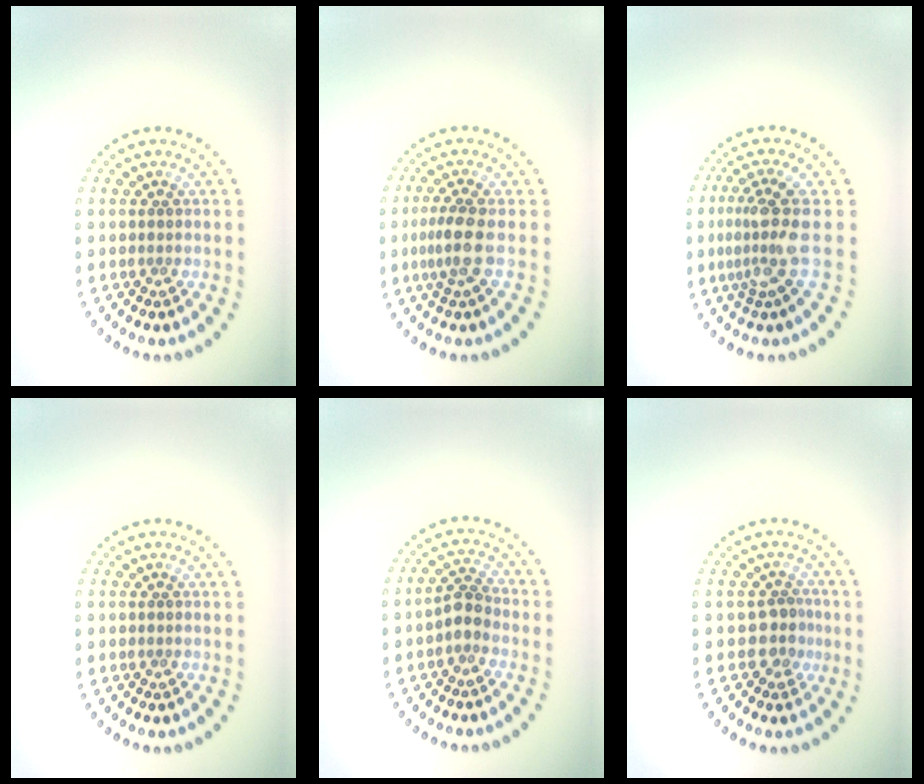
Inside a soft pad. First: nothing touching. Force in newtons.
{"total": 2.8, "press": 2.2, "slide": 1.6}
{"total": 3.6, "press": 2.4, "slide": 2.6}
{"total": 0.0}
{"total": 1.8, "press": 1.6, "slide": 0.9}
{"total": 2.2, "press": 1.7, "slide": 1.3}